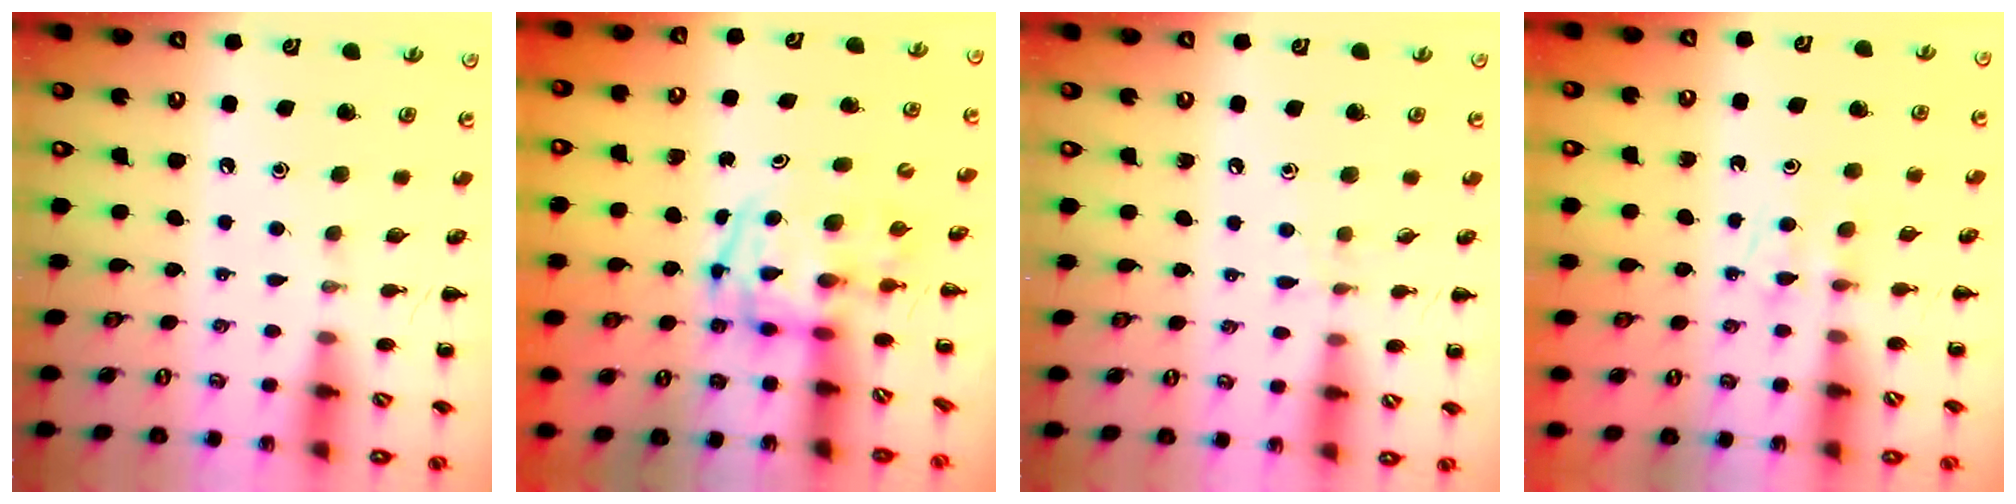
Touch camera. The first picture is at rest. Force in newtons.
{"total": 3.9, "press": 3.8, "slide": 0.6}
{"total": 4.7, "press": 4.4, "slide": 1.7}
{"total": 4.1, "press": 3.8, "slide": 1.5}